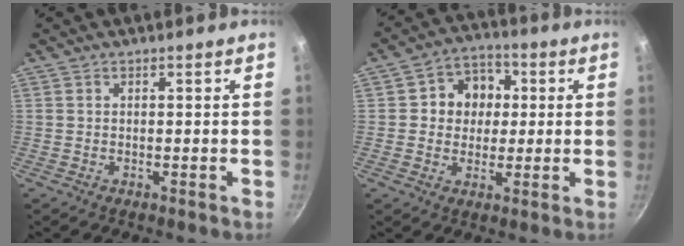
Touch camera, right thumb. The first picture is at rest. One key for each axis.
{"total": 9.2, "fx": 1.3, "fy": 8.1, "fz": 4.3, "tx": -0.024, "ty": 0.008, "tz": 0.007}